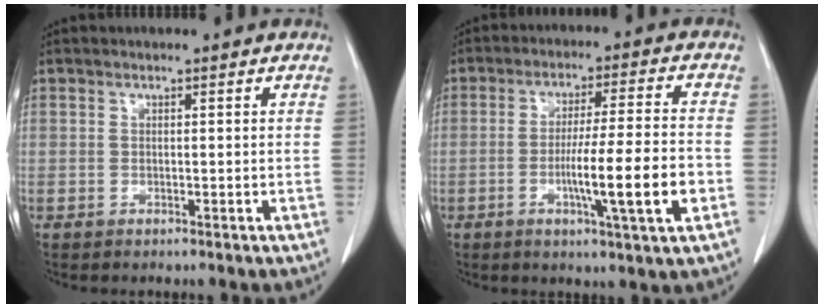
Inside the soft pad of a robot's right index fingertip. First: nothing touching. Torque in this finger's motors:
{"motor_torque": [1.03, -0.54, 0.54, 0.10]}